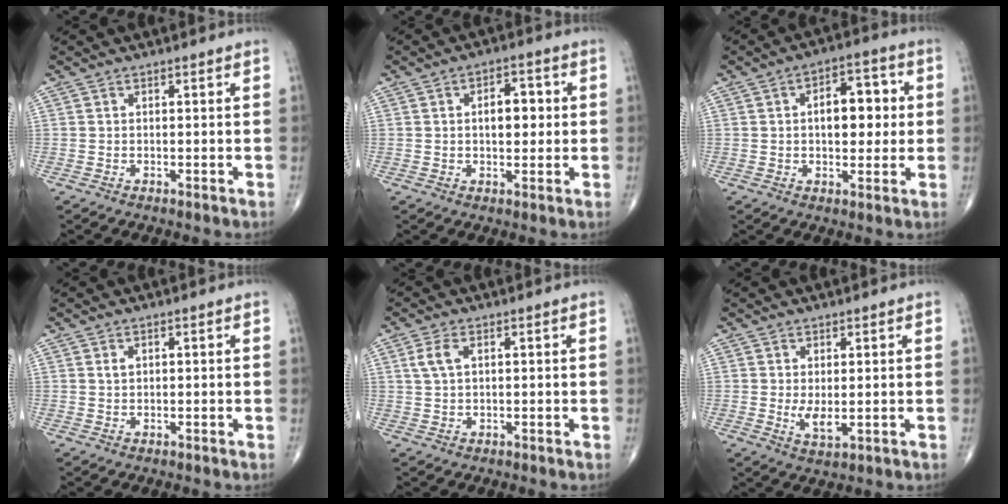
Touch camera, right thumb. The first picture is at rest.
{"total": 6.2, "force": [0.6, 3.6, 5.1], "torque": [-0.053, 0.009, 0.007]}
{"total": 10.0, "force": [1.0, 5.7, 8.1], "torque": [-0.085, 0.014, 0.014]}
{"total": 1.0, "force": [0.4, 0.6, 0.6], "torque": [-0.009, 0.002, 0.009]}
{"total": 3.2, "force": [1.1, 1.7, 2.5], "torque": [-0.061, 0.009, 0.023]}
{"total": 3.4, "force": [0.2, 1.2, 3.2], "torque": [-0.055, -0.012, 0.011]}